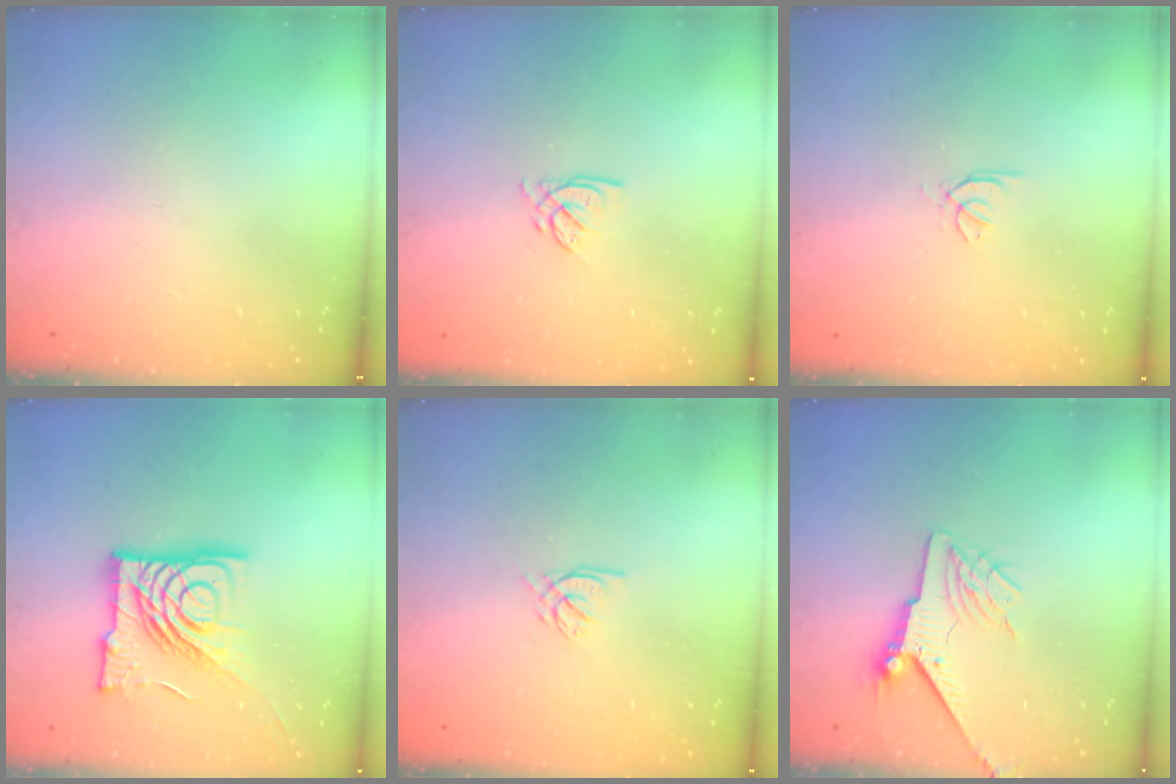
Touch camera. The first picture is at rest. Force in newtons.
{"total": 2.8, "press": 2.8, "slide": 0.1}
{"total": 0.5, "press": 0.4, "slide": 0.3}
{"total": 23.5, "press": 23.3, "slide": 2.7}
{"total": 2.4, "press": 2.4, "slide": 0.3}
{"total": 7.3, "press": 7.2, "slide": 1.1}